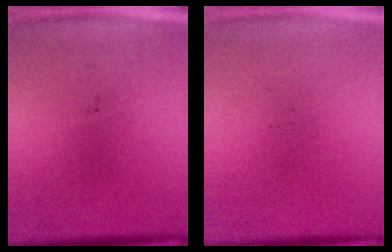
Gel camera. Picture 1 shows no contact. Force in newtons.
{"total": 0.0}